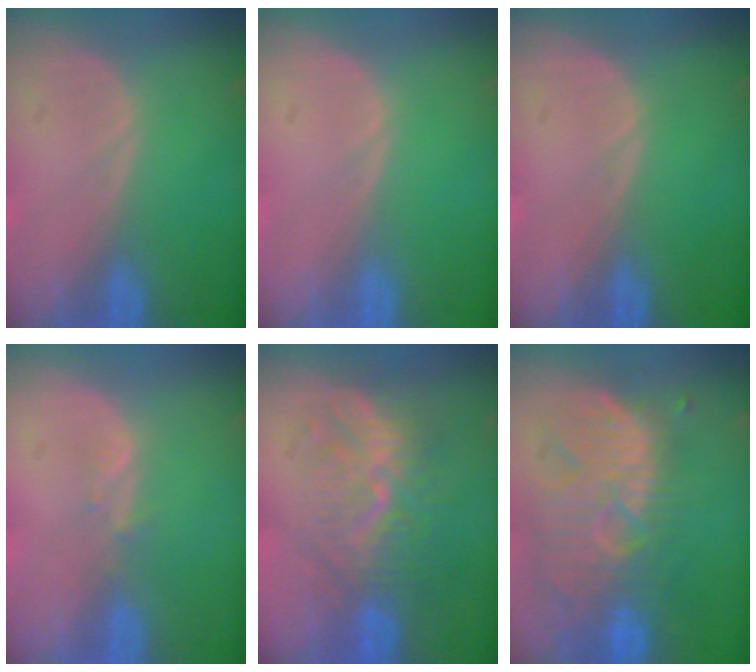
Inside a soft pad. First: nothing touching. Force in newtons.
{"total": 0.0}
{"total": 0.0}
{"total": 1.4, "press": 1.2, "slide": 0.6}
{"total": 9.3, "press": 8.3, "slide": 4.1}
{"total": 11.5, "press": 10.9, "slide": 3.7}